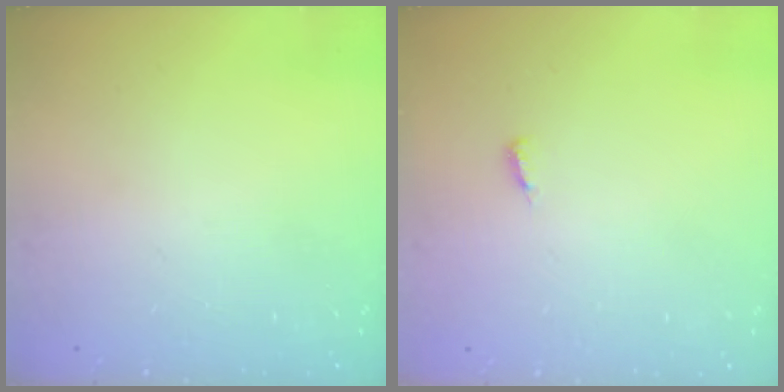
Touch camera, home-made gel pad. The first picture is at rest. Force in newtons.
{"total": 3.8, "press": 3.8, "slide": 0.4}